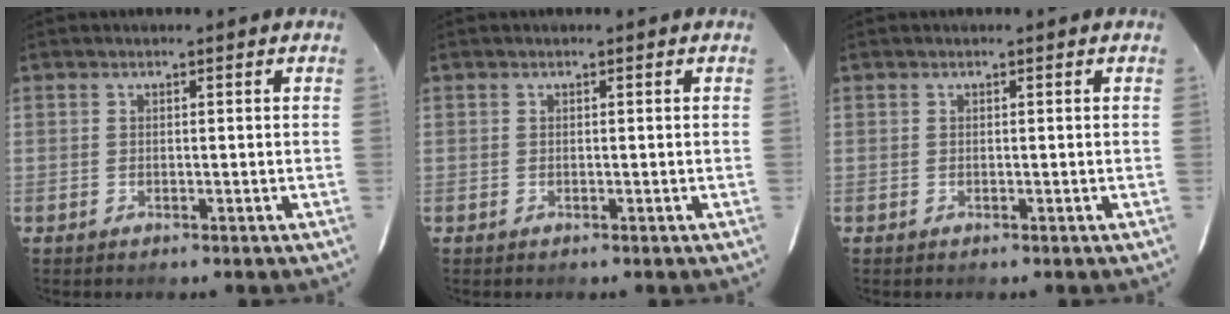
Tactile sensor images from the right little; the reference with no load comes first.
{"total": 0.0}
{"total": 0.0}